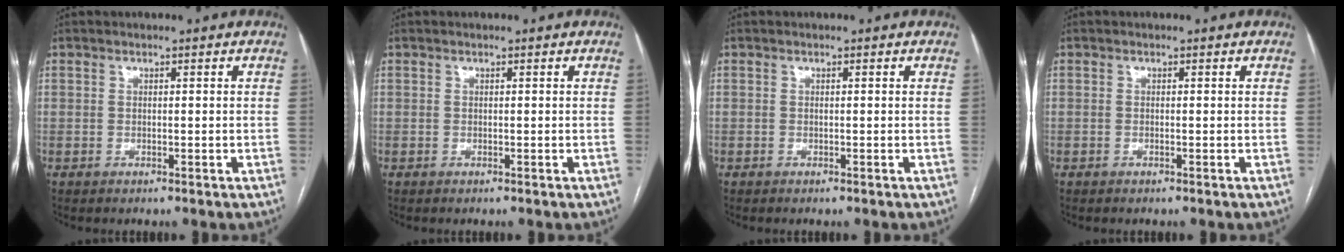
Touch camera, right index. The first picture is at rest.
{"total": 0.0}
{"total": 0.0}
{"total": 0.0}